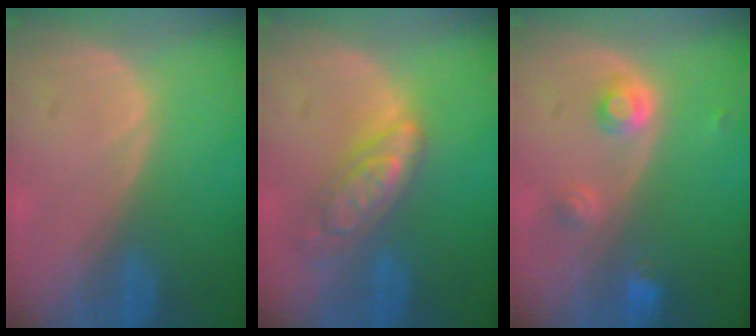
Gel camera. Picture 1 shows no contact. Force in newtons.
{"total": 6.4, "press": 5.6, "slide": 3.1}
{"total": 3.3, "press": 3.2, "slide": 0.8}